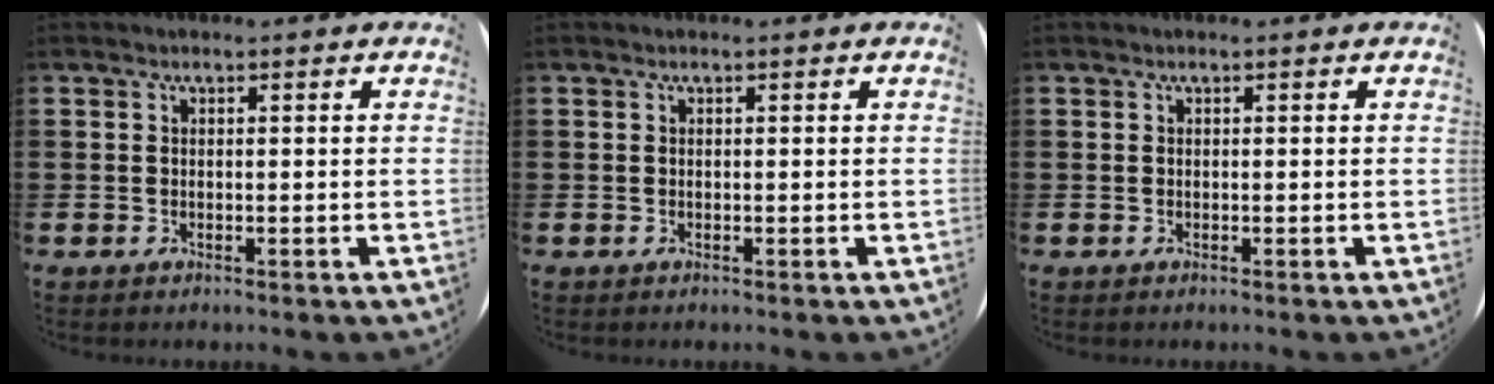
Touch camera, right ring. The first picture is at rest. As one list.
[{"total": 0.0}, {"total": 0.0}]